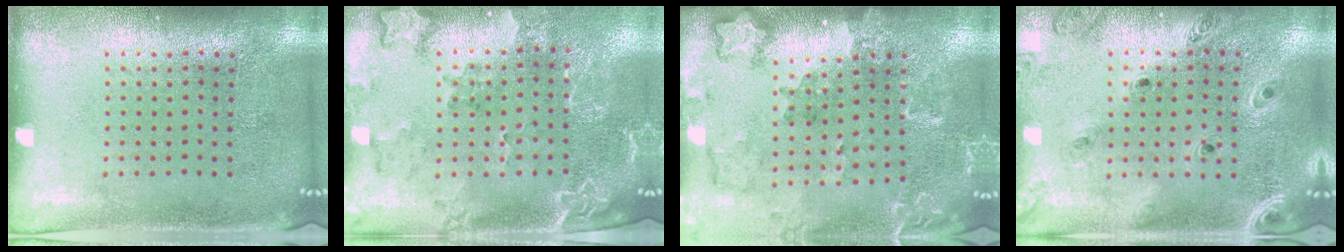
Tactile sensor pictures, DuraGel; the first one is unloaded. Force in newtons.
{"total": 2.0, "press": 1.9, "slide": 0.7}
{"total": 1.8, "press": 1.7, "slide": 0.2}
{"total": 1.4, "press": 1.4, "slide": 0.1}